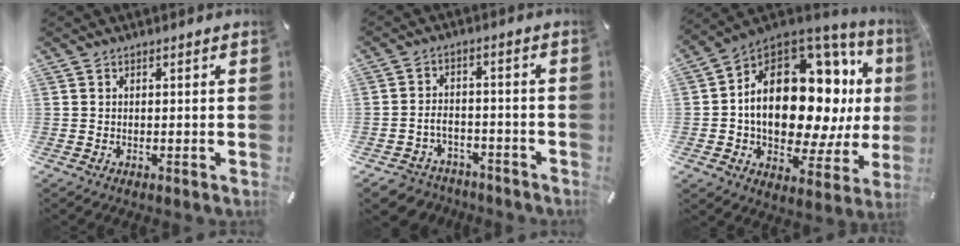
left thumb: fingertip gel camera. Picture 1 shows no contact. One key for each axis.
{"total": 5.1, "fx": -2.7, "fy": 4.0, "fz": 1.8, "tx": -0.044, "ty": 0.010, "tz": -0.053}
{"total": 23.7, "fx": 3.3, "fy": 13.9, "fz": 18.8, "tx": -0.323, "ty": -0.044, "tz": 0.056}